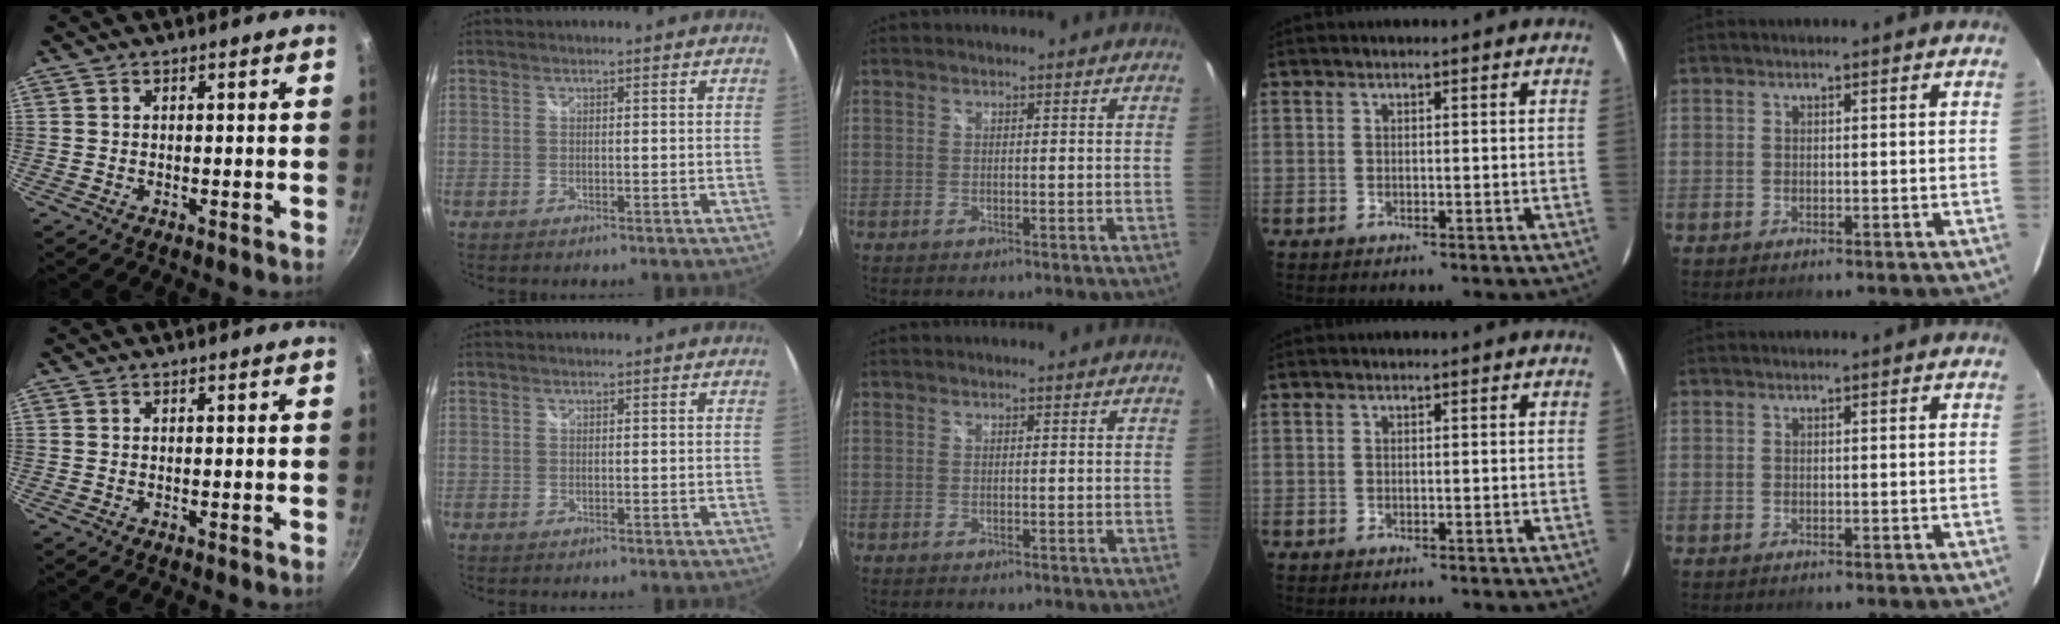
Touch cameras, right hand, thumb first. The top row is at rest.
{}